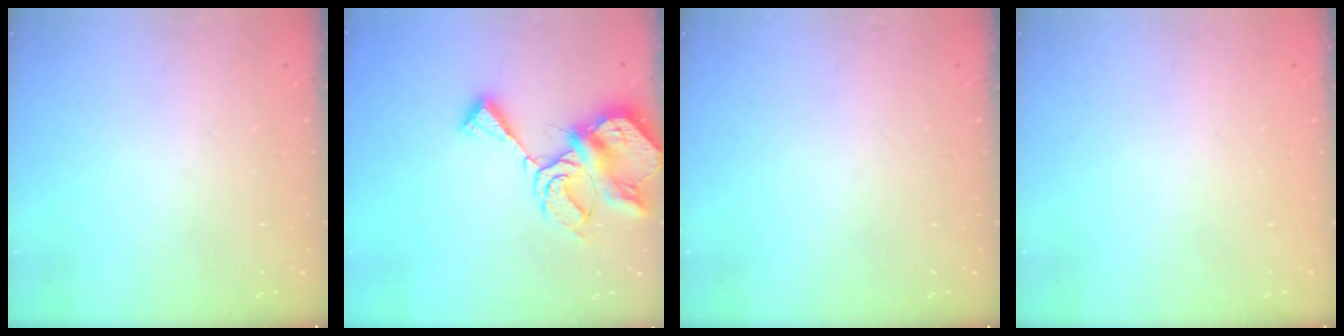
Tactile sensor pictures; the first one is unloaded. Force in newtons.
{"total": 14.4, "press": 14.3, "slide": 1.5}
{"total": 0.0}
{"total": 1.9, "press": 1.9, "slide": 0.1}